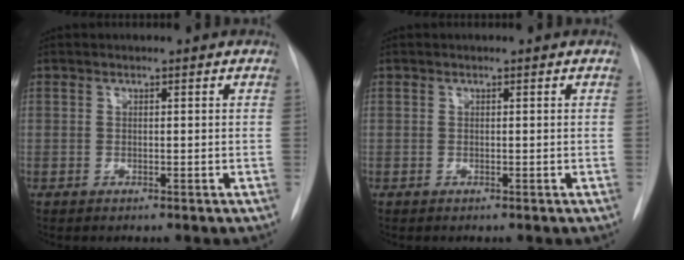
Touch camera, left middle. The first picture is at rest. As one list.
[{"total": 0.0}]